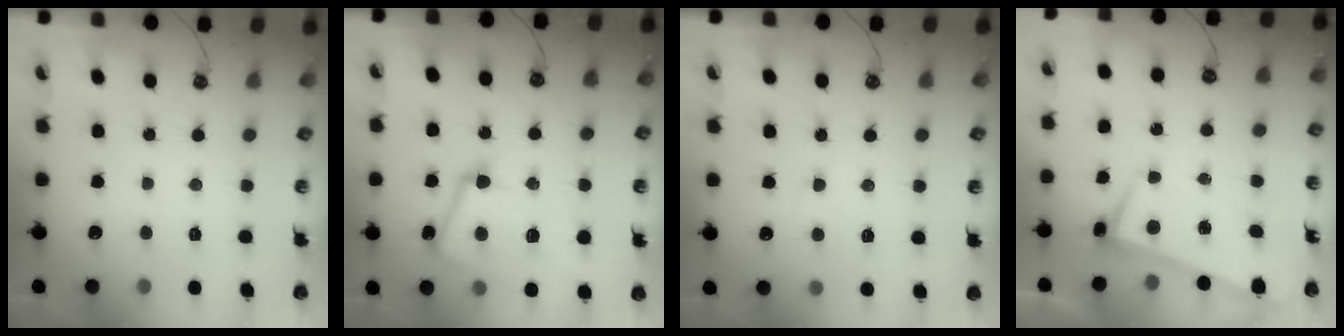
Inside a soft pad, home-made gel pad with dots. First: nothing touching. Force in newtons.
{"total": 7.6, "press": 7.4, "slide": 1.4}
{"total": 2.1, "press": 2.1, "slide": 0.6}
{"total": 1.2, "press": 0.9, "slide": 0.9}